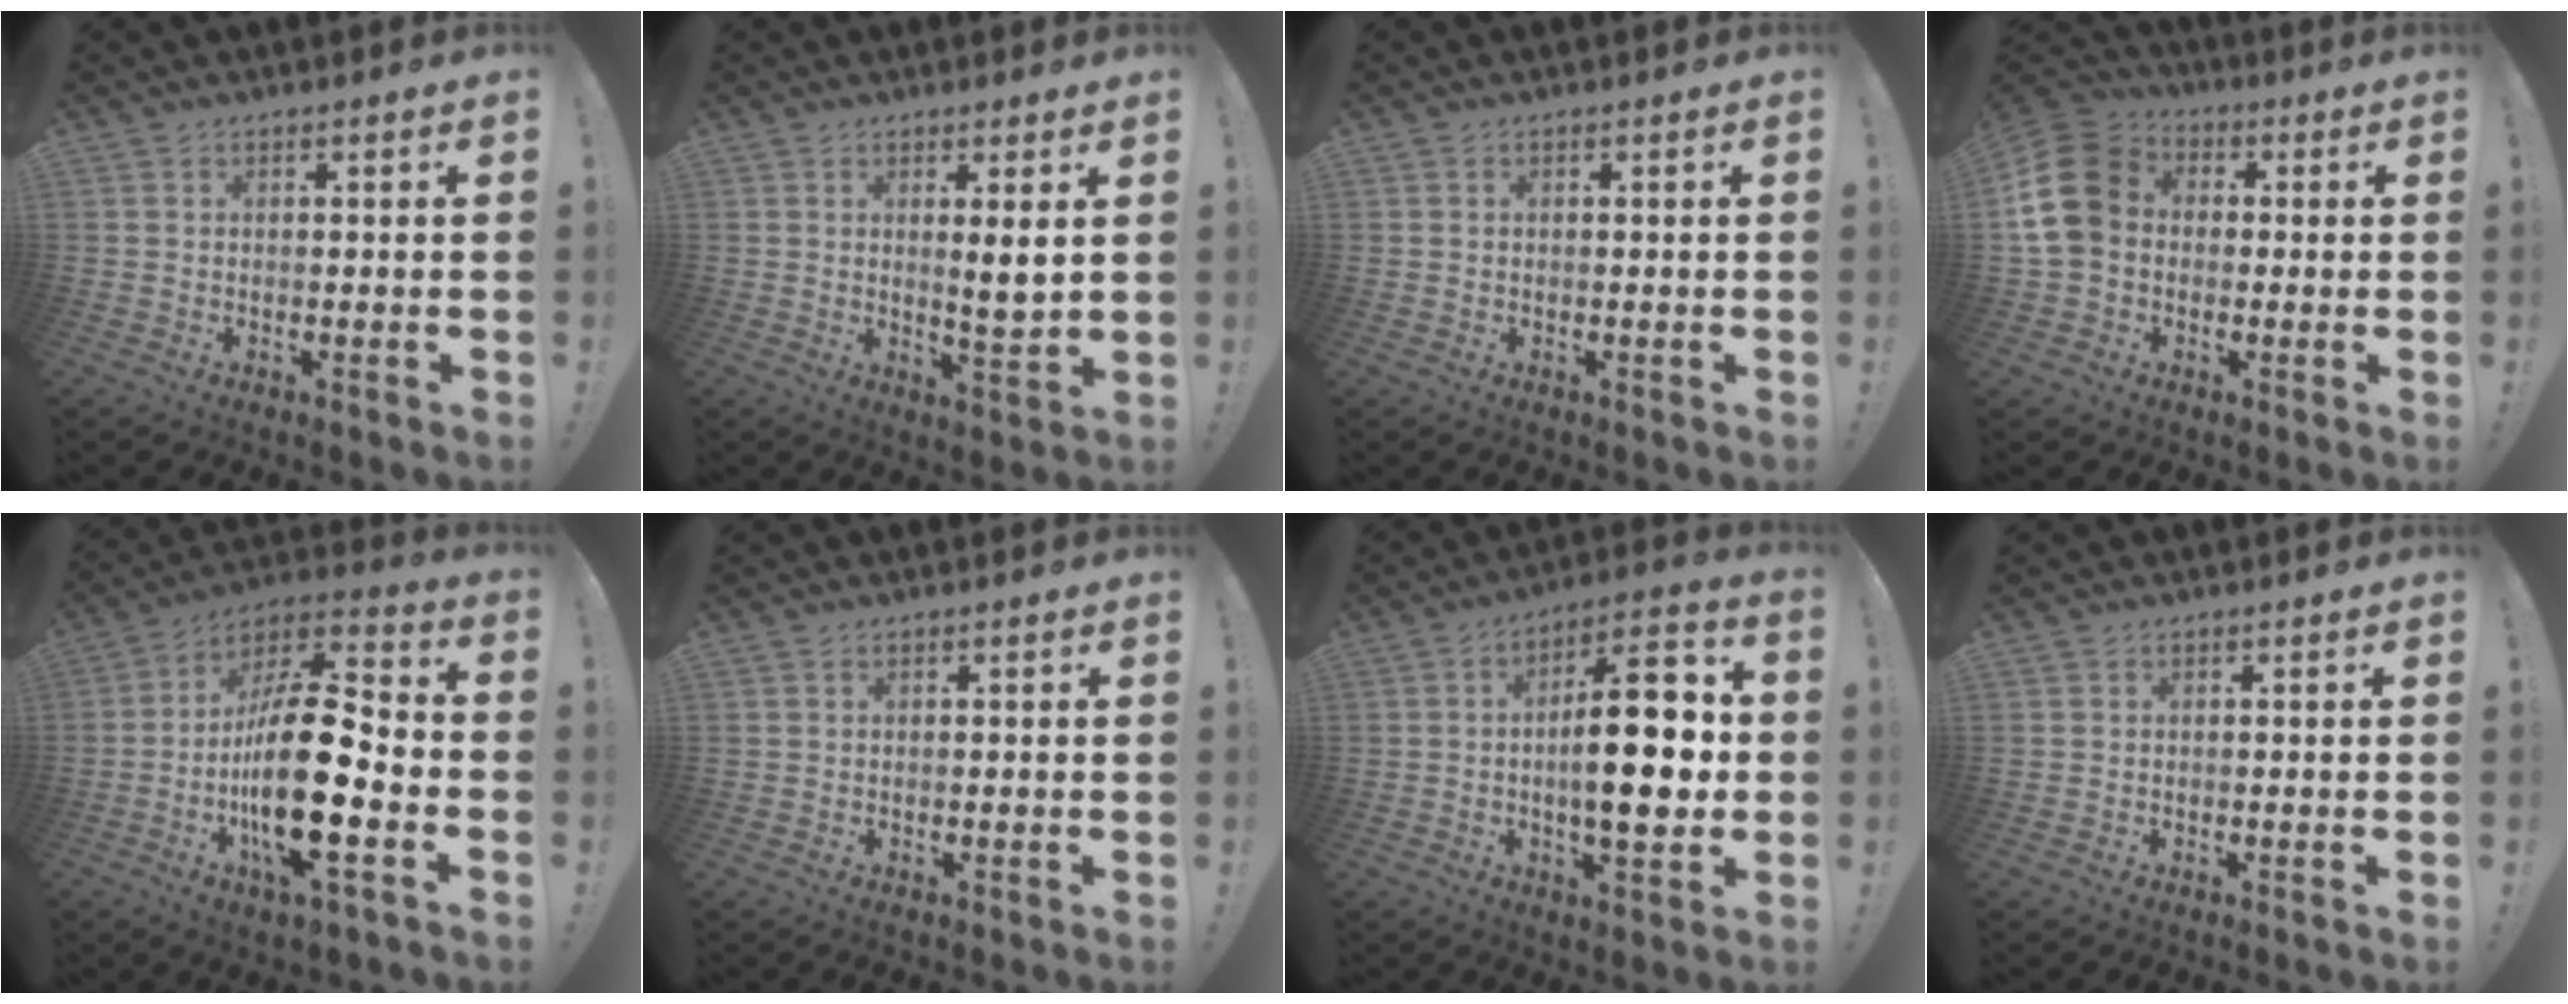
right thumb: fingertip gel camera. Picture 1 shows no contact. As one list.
[{"total": 5.9, "force": [1.7, 0.6, 5.6], "torque": [-0.078, -0.018, 0.020]}, {"total": 0.6, "force": [0.3, 0.4, 0.2], "torque": [-0.007, 0.003, 0.006]}, {"total": 14.5, "force": [0.3, 11.6, 8.6], "torque": [-0.162, 0.023, 0.011]}, {"total": 23.7, "force": [-5.4, 7.6, 21.8], "torque": [-0.416, 0.025, -0.091]}, {"total": 0.0}, {"total": 18.2, "force": [-0.9, 6.8, 16.9], "torque": [-0.258, 0.002, -0.021]}, {"total": 0.0}]